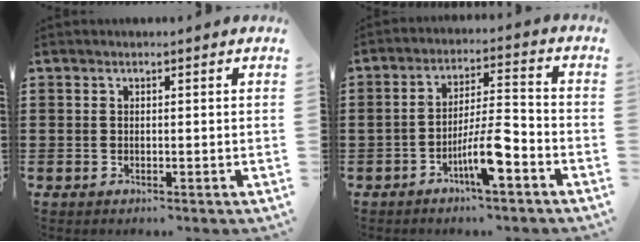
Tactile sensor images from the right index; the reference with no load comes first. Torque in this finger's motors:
{"motor_torque": [2.14, 0.00, 0.46, 0.13]}